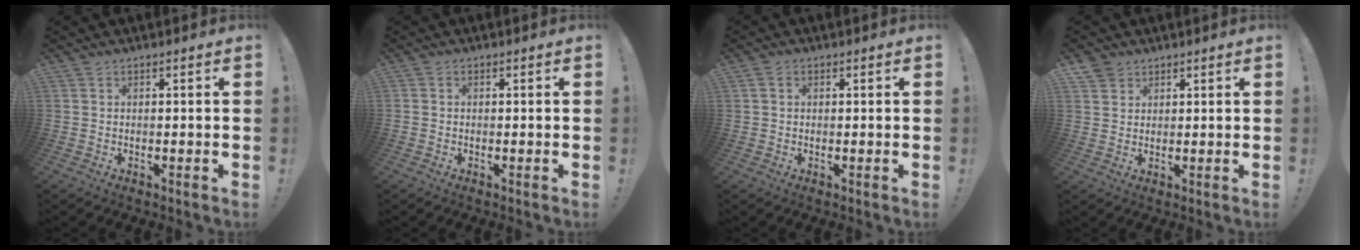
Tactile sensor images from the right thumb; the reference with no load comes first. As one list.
[{"total": 0.6, "force": [-0.3, 0.5, 0.0], "torque": [-0.002, 0.002, -0.006]}, {"total": 1.2, "force": [0.2, 1.1, 0.5], "torque": [-0.006, 0.003, 0.003]}, {"total": 3.9, "force": [2.5, 3.0, 0.3], "torque": [0.005, -0.017, 0.045]}]